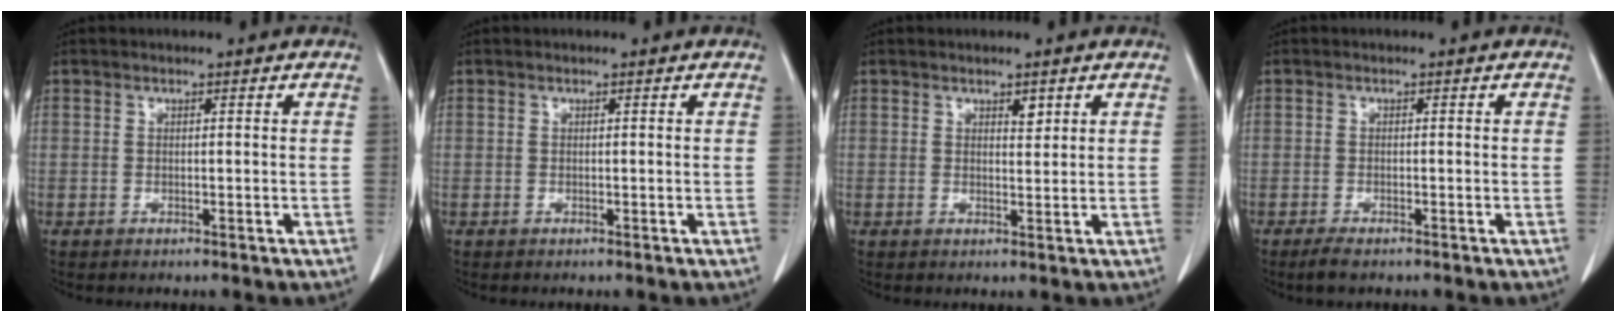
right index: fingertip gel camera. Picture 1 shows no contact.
{"total": 0.0}
{"total": 1.4, "force": [0.9, 0.6, 0.9], "torque": [-0.014, -0.004, 0.015]}
{"total": 2.2, "force": [-1.7, 0.4, 1.4], "torque": [-0.034, -0.008, -0.027]}